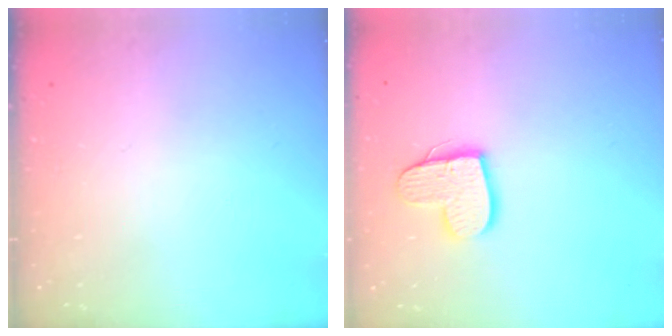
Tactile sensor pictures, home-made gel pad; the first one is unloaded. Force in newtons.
{"total": 11.9, "press": 11.8, "slide": 1.1}